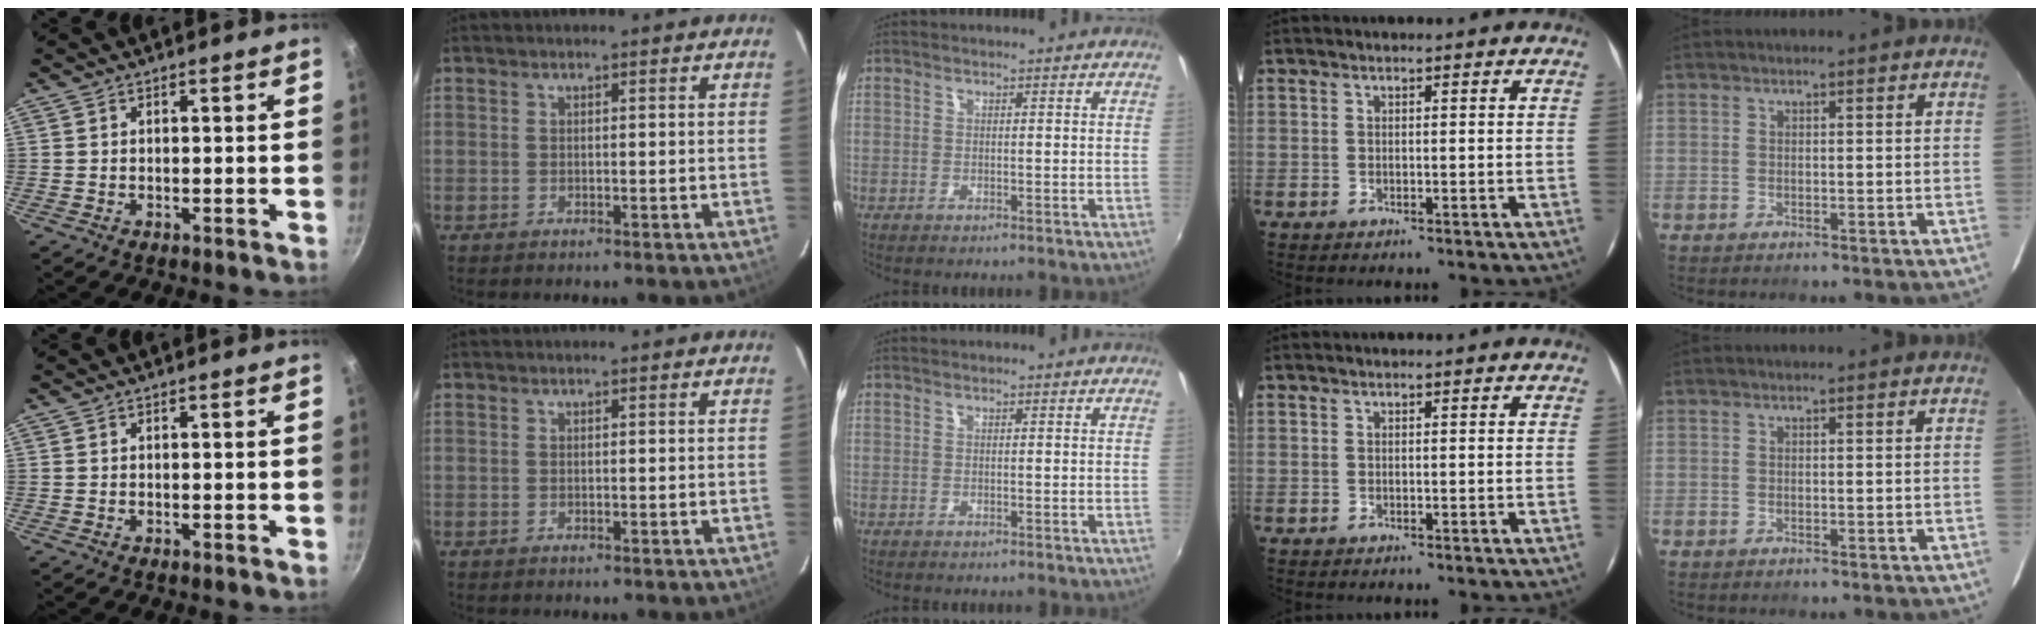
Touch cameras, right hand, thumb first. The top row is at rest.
{}